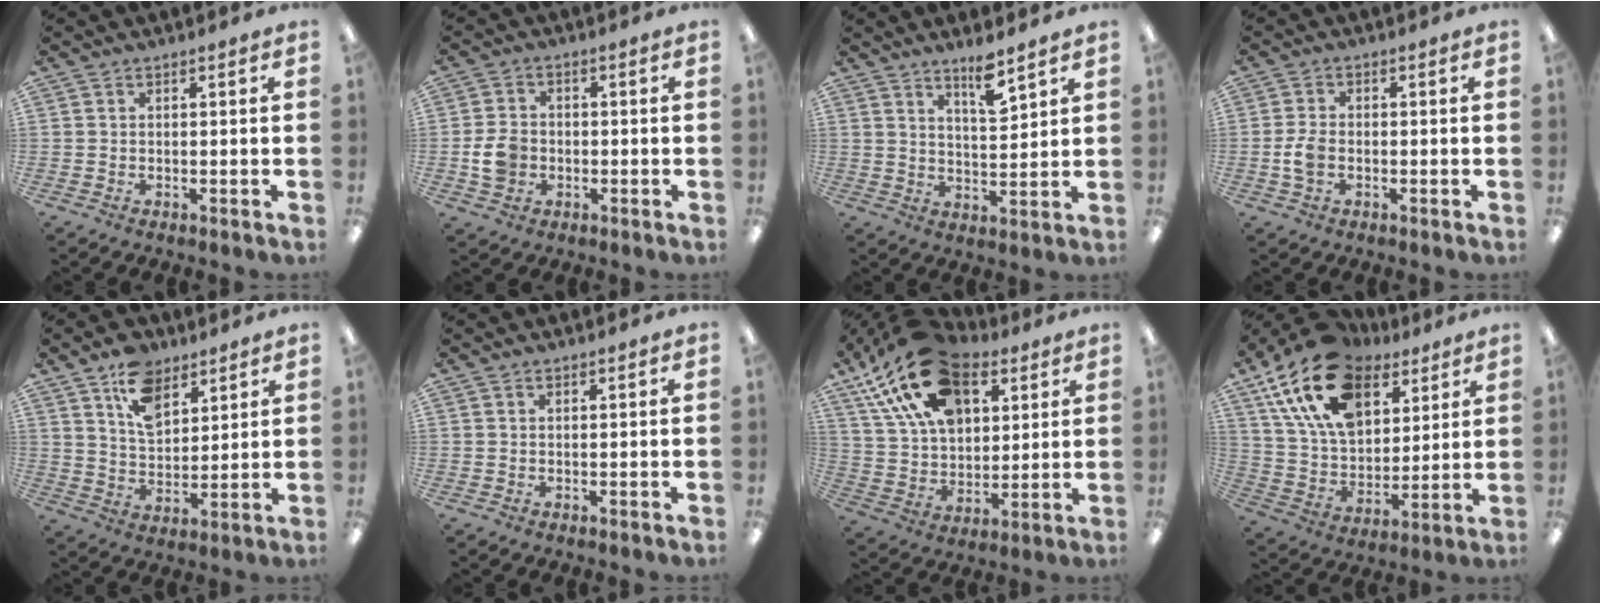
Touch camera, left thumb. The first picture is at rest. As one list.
[{"total": 6.1, "force": [-1.3, 4.9, 3.5], "torque": [-0.063, 0.006, -0.023]}, {"total": 5.1, "force": [4.0, 1.0, 3.1], "torque": [-0.048, -0.025, 0.065]}, {"total": 4.6, "force": [-0.9, 2.9, 3.4], "torque": [-0.071, 0.004, -0.016]}, {"total": 11.8, "force": [7.4, 7.2, 5.7], "torque": [-0.095, -0.026, 0.137]}, {"total": 0.6, "force": [0.3, 0.3, 0.4], "torque": [-0.008, 0.003, 0.005]}, {"total": 23.0, "force": [12.9, 13.5, 13.5], "torque": [-0.255, -0.043, 0.234]}, {"total": 21.3, "force": [12.0, 13.0, 11.8], "torque": [-0.236, -0.047, 0.216]}]